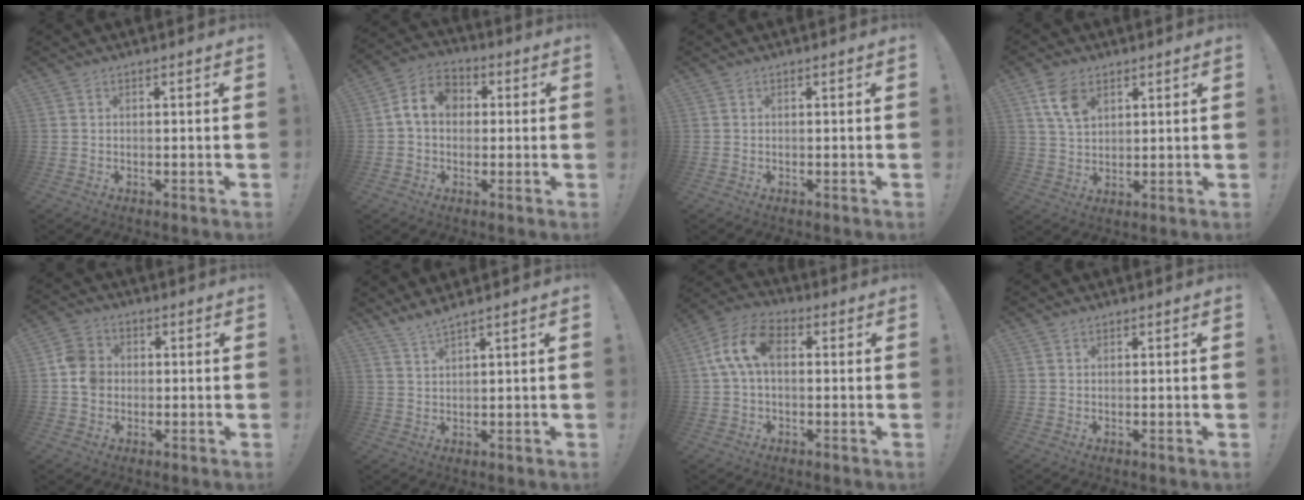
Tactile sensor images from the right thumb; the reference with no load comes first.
{"total": 9.4, "force": [1.4, 7.4, 5.7], "torque": [-0.108, 0.017, 0.030]}
{"total": 0.0}
{"total": 8.4, "force": [4.4, 5.1, 5.1], "torque": [-0.092, -0.009, 0.086]}
{"total": 7.8, "force": [-0.3, 6.9, 3.5], "torque": [-0.059, 0.019, -0.001]}
{"total": 3.2, "force": [2.8, -0.3, 1.7], "torque": [-0.041, -0.013, 0.050]}
{"total": 11.3, "force": [1.8, 6.8, 8.8], "torque": [-0.175, 0.013, 0.037]}
{"total": 0.5, "force": [0.4, 0.3, 0.1], "torque": [0.001, -0.001, 0.008]}